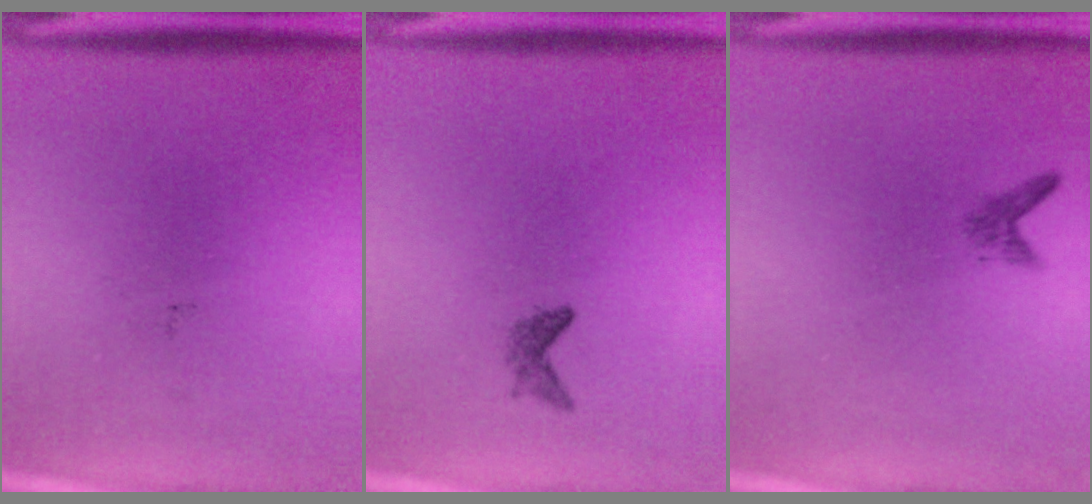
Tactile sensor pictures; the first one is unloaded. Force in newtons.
{"total": 1.1}
{"total": 1.1}